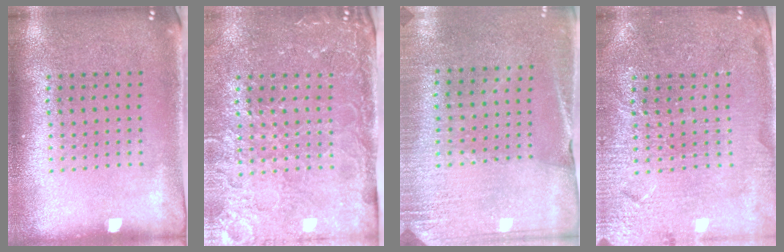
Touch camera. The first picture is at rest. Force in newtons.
{"total": 4.1, "press": 3.6, "slide": 2.0}
{"total": 2.6, "press": 2.5, "slide": 0.8}
{"total": 3.7, "press": 3.6, "slide": 1.0}